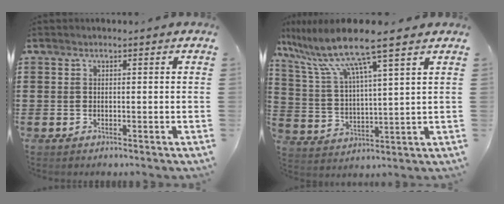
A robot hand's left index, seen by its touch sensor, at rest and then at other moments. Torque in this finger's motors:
{"motor_torque": [2.14, 0.00, 0.63, 0.21]}